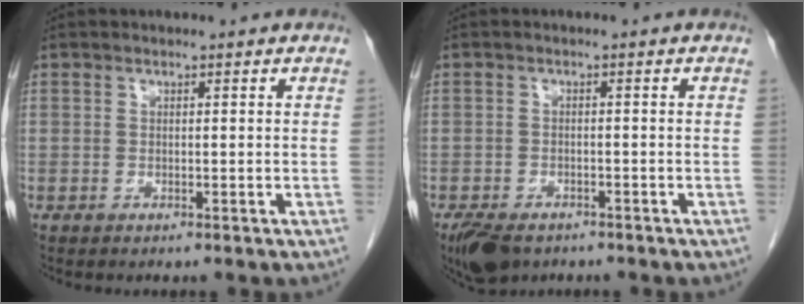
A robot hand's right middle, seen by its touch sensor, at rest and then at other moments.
{"total": 6.0, "force": [-4.4, 3.1, 2.8], "torque": [-0.048, -0.006, -0.069]}